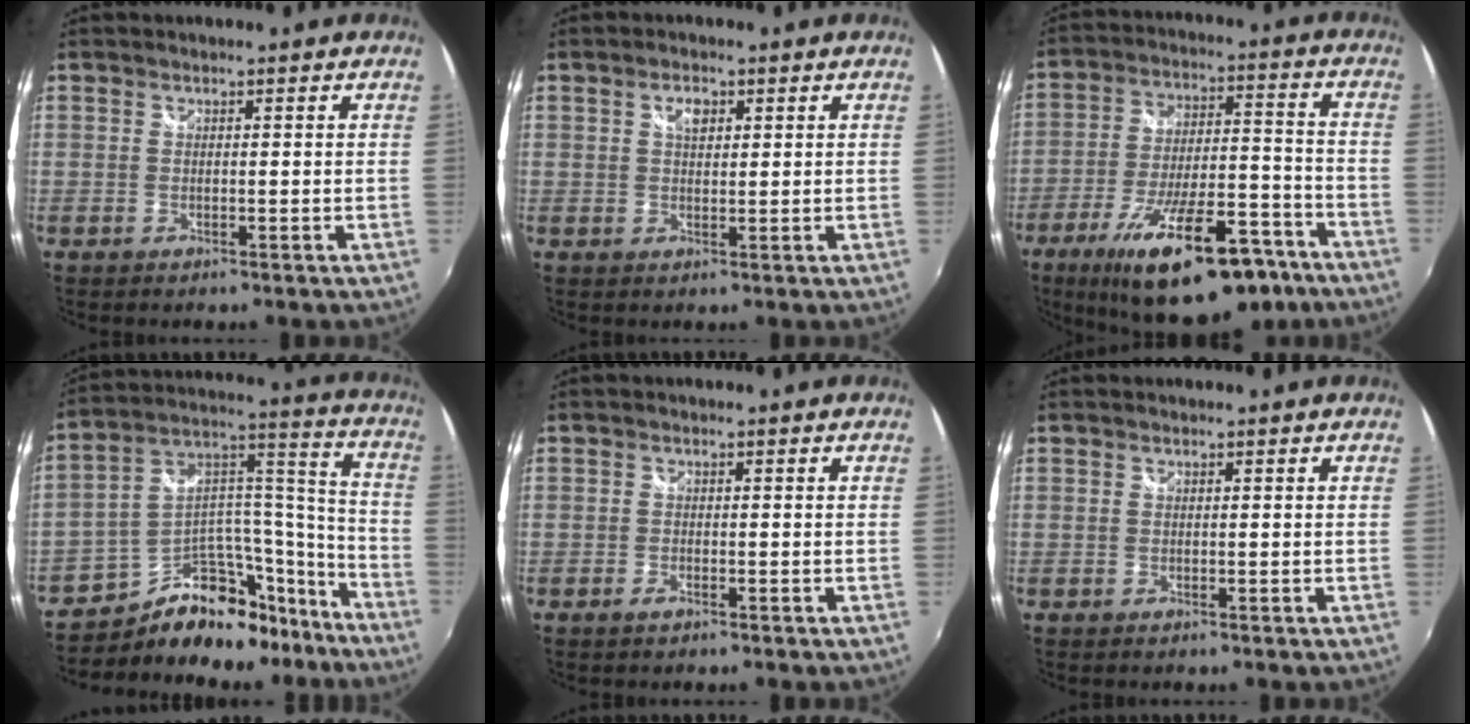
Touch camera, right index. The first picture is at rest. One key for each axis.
{"total": 2.9, "fx": 1.2, "fy": 1.7, "fz": 2.0, "tx": -0.032, "ty": 0.006, "tz": 0.018}
{"total": 23.8, "fx": -15.7, "fy": 8.6, "fz": 15.7, "tx": -0.262, "ty": -0.009, "tz": -0.227}
{"total": 21.0, "fx": -14.9, "fy": 12.5, "fz": 7.9, "tx": -0.146, "ty": 0.097, "tz": -0.219}
{"total": 1.1, "fx": -0.9, "fy": 0.5, "fz": 0.5, "tx": -0.011, "ty": -0.003, "tz": -0.018}
{"total": 0.0}